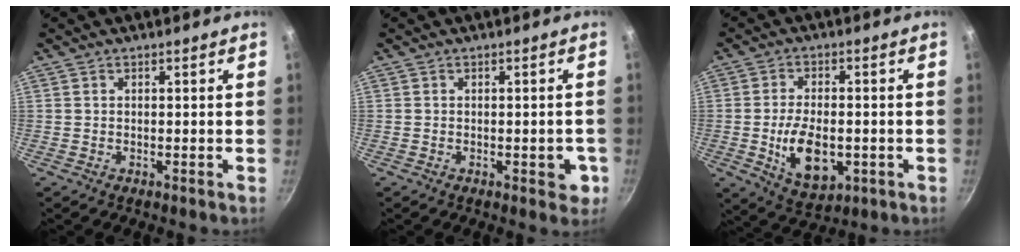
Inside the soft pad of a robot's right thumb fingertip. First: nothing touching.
{"total": 4.1, "force": [-1.2, 2.0, 3.5], "torque": [-0.024, 0.004, -0.016]}
{"total": 11.2, "force": [-2.2, 6.2, 9.0], "torque": [-0.144, 0.000, -0.026]}